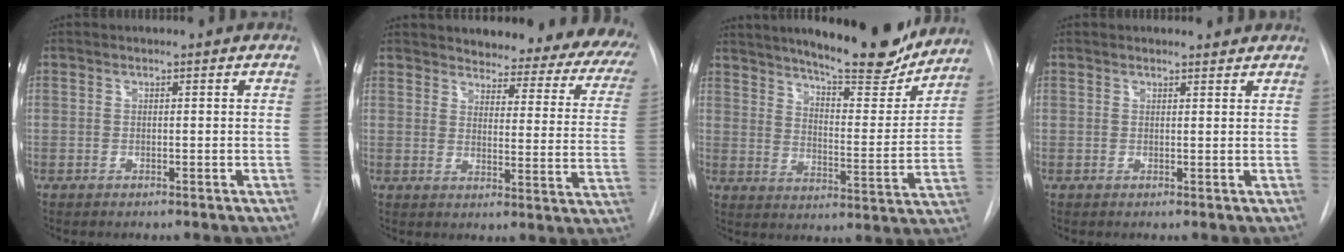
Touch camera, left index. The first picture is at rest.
{"total": 22.9, "force": [20.6, 5.7, 8.3], "torque": [-0.100, -0.079, 0.222]}
{"total": 19.8, "force": [17.3, 3.1, 9.1], "torque": [-0.135, -0.033, 0.234]}
{"total": 2.2, "force": [2.1, 0.5, 0.1], "torque": [-0.008, 0.002, 0.021]}